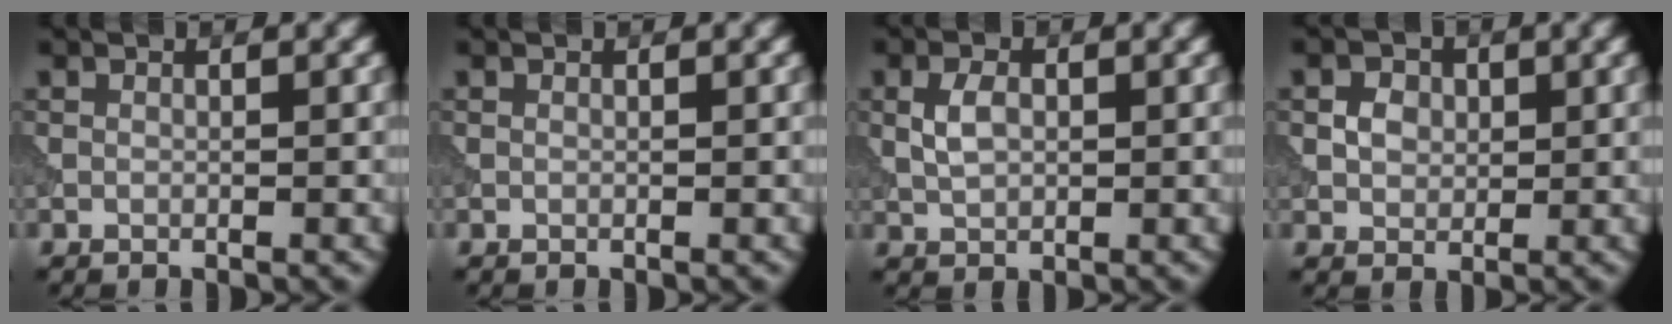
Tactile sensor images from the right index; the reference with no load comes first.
{"total": 0.0}
{"total": 2.5, "force": [0.4, 1.6, 1.9], "torque": [-0.042, 0.002, 0.008]}
{"total": 2.0, "force": [0.3, 1.7, 1.0], "torque": [-0.016, 0.000, 0.004]}